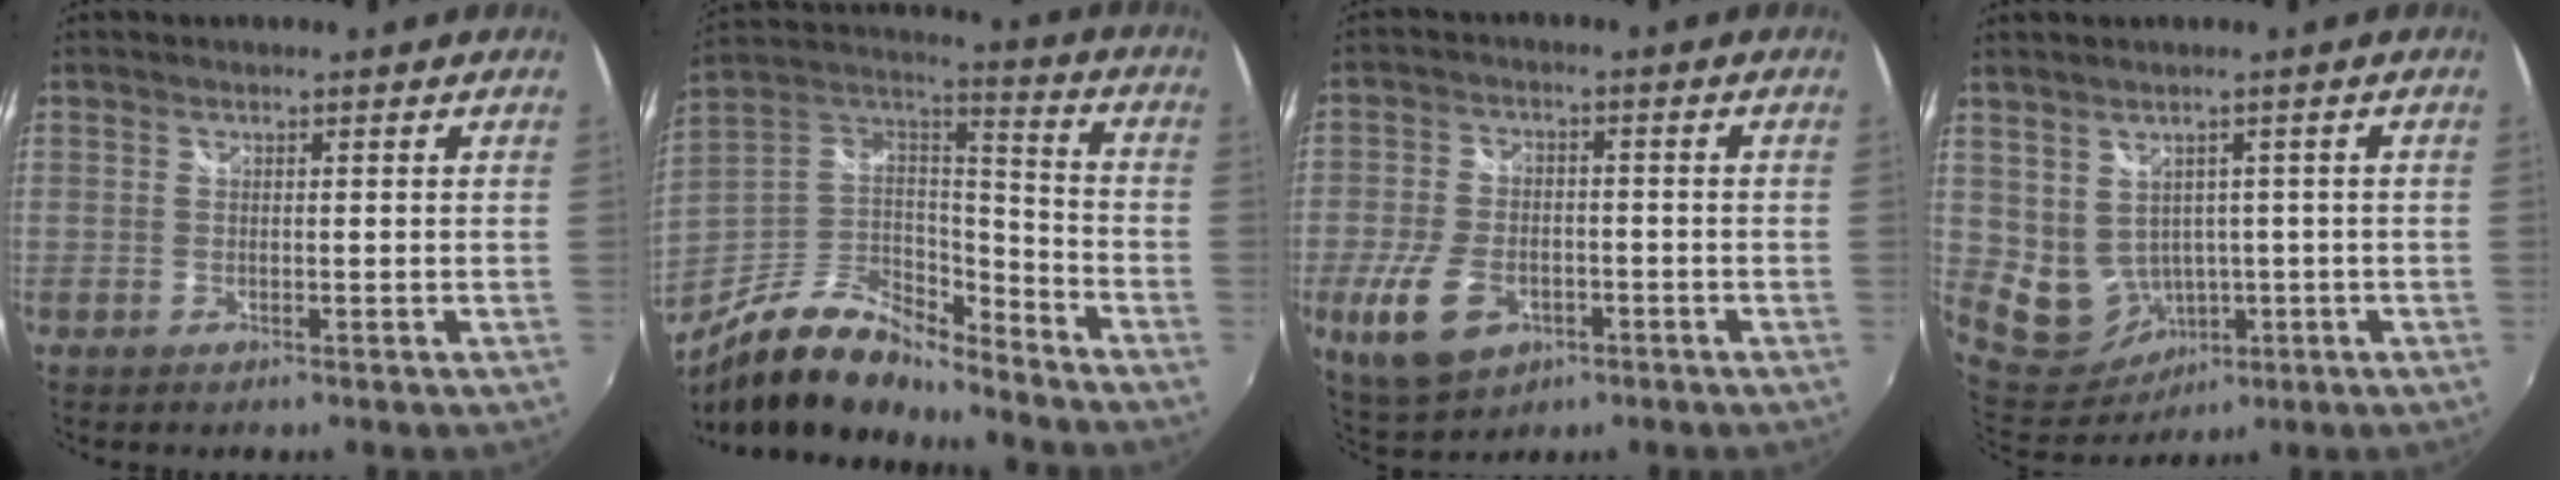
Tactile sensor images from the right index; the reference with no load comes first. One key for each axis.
{"total": 18.8, "fx": -13.6, "fy": 8.0, "fz": 10.2, "tx": -0.215, "ty": -0.005, "tz": -0.243}
{"total": 11.7, "fx": -5.0, "fy": 7.3, "fz": 7.7, "tx": -0.181, "ty": -0.016, "tz": -0.083}
{"total": 9.3, "fx": 0.0, "fy": 8.3, "fz": 4.2, "tx": -0.099, "ty": -0.004, "tz": 0.031}